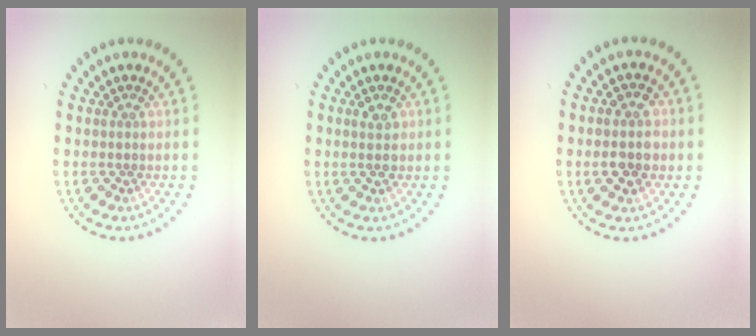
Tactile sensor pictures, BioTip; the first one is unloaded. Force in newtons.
{"total": 1.6, "press": 1.5, "slide": 0.1}
{"total": 2.7, "press": 2.7, "slide": 0.3}